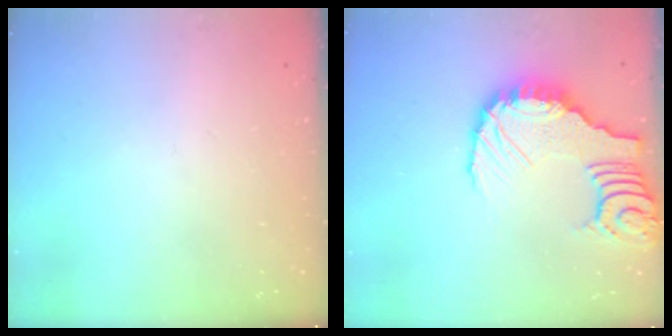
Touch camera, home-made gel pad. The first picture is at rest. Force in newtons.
{"total": 11.8, "press": 11.7, "slide": 1.4}